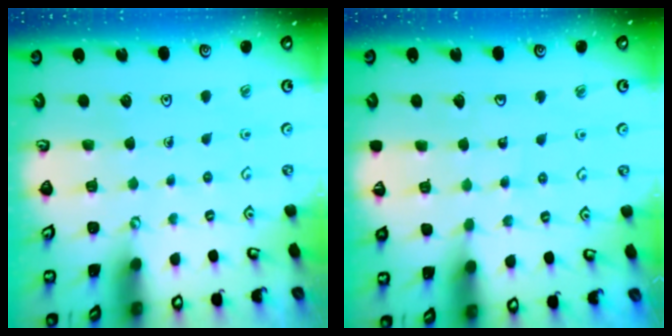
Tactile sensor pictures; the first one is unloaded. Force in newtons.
{"total": 5.4, "press": 5.4, "slide": 0.4}